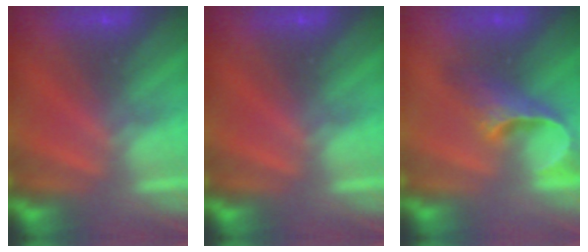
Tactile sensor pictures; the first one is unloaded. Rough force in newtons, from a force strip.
{"total": 0.0}
{"total": 5.2}